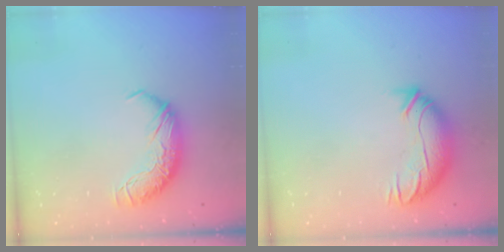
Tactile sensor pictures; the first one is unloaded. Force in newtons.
{"total": 3.7, "press": 2.5, "slide": 2.7}